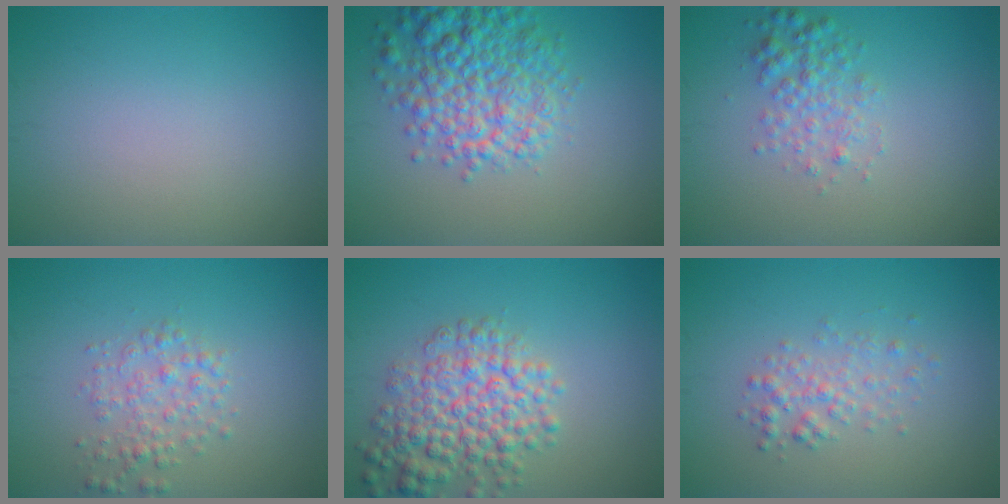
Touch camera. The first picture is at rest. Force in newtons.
{"total": 6.9, "press": 6.9, "slide": 0.4}
{"total": 2.5, "press": 2.5, "slide": 0.0}
{"total": 2.5, "press": 2.5, "slide": 0.1}
{"total": 6.0, "press": 6.0, "slide": 0.2}
{"total": 2.0, "press": 2.0, "slide": 0.1}